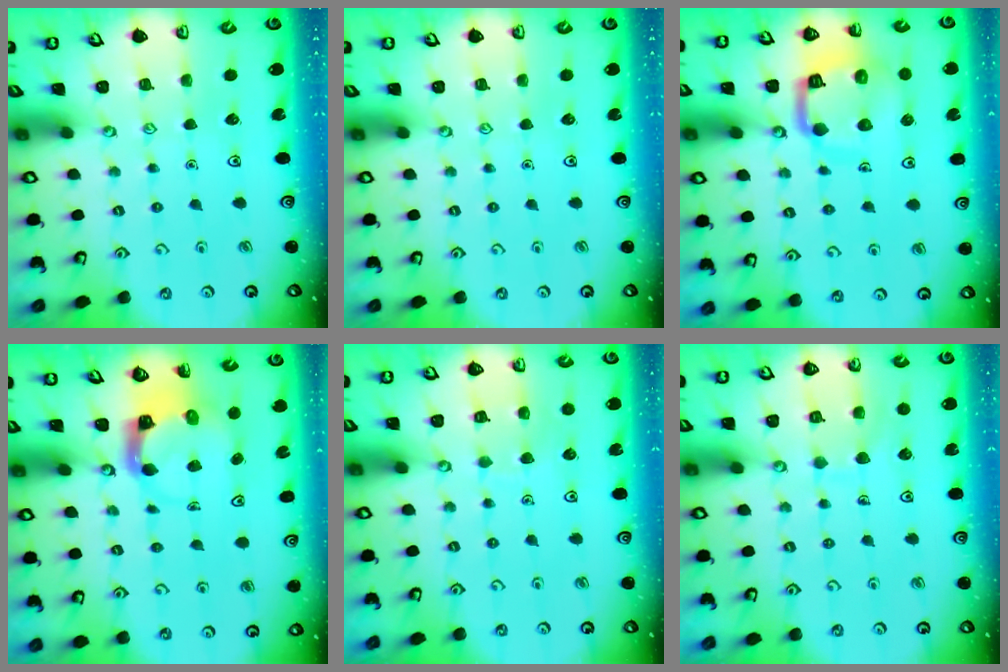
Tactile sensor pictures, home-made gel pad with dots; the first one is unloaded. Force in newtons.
{"total": 0.0}
{"total": 11.8, "press": 11.7, "slide": 1.3}
{"total": 3.9, "press": 3.8, "slide": 0.5}
{"total": 6.1, "press": 6.1, "slide": 0.4}
{"total": 7.4, "press": 7.4, "slide": 0.4}